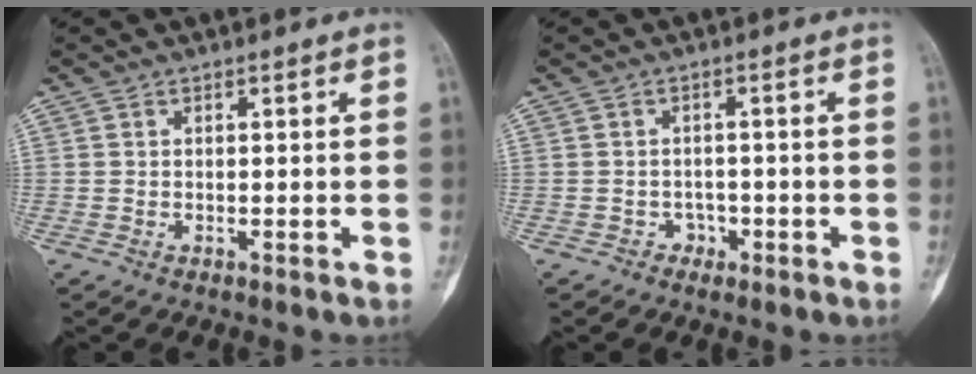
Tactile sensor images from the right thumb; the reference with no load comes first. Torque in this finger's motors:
{"motor_torque": [0.35, -0.01, -0.06, -0.12, -0.09]}